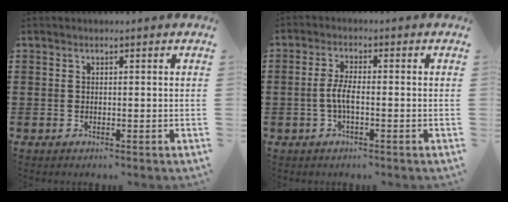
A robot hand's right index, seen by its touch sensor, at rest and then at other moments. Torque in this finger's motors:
{"motor_torque": [0.54, 0.44, 0.47, 0.13]}